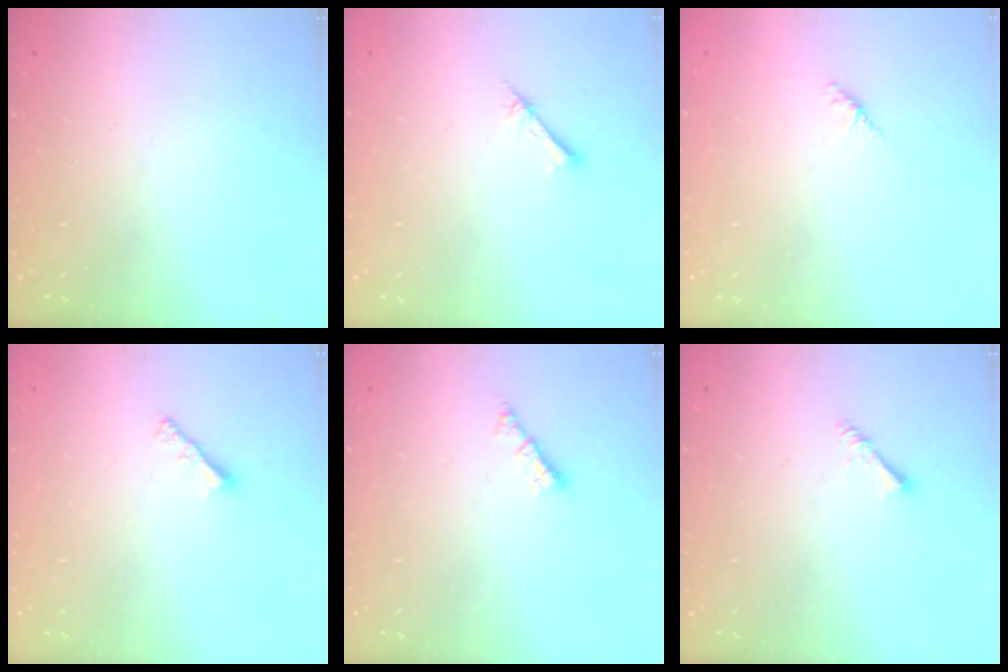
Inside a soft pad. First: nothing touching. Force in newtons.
{"total": 2.7, "press": 2.6, "slide": 0.3}
{"total": 1.8, "press": 1.7, "slide": 0.6}
{"total": 2.2, "press": 2.1, "slide": 0.6}
{"total": 2.4, "press": 2.4, "slide": 0.2}
{"total": 1.4, "press": 1.3, "slide": 0.3}